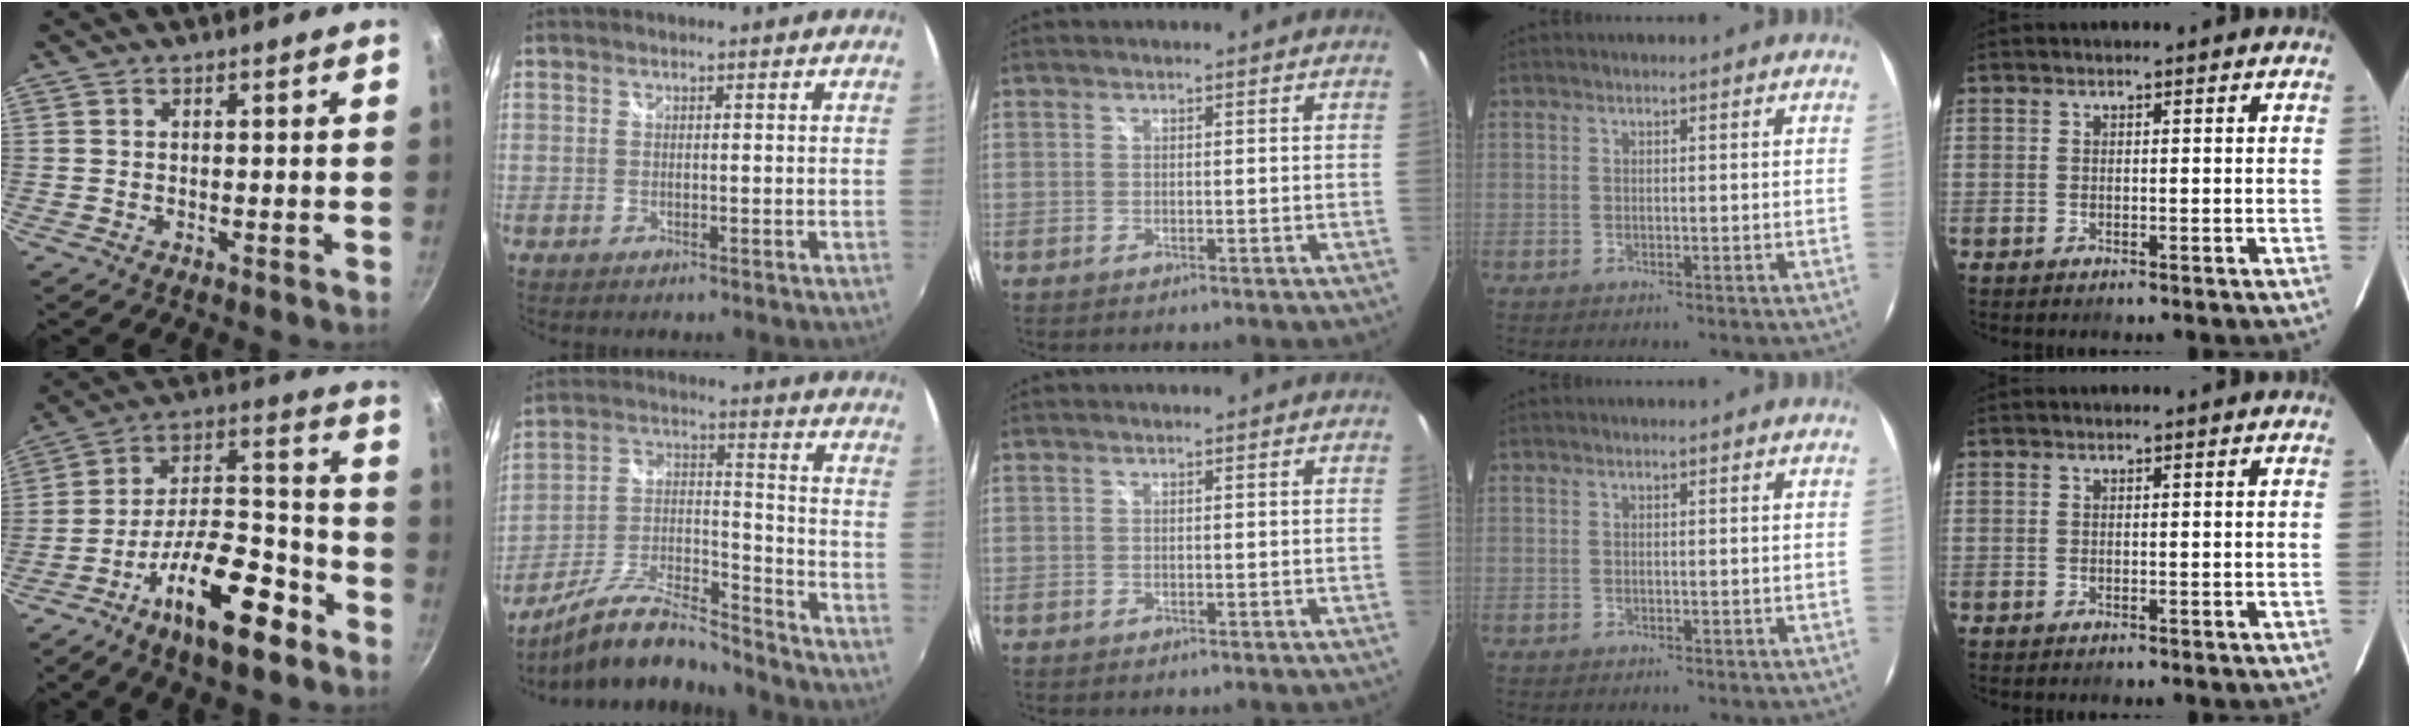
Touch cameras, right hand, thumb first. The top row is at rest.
{"thumb": {"total": 19.7, "force": [-11.0, 7.4, 14.5], "torque": [-0.208, 0.080, -0.190]}, "index": {"total": 15.2, "force": [-12.9, 3.3, 7.4], "torque": [-0.156, -0.003, -0.236]}}